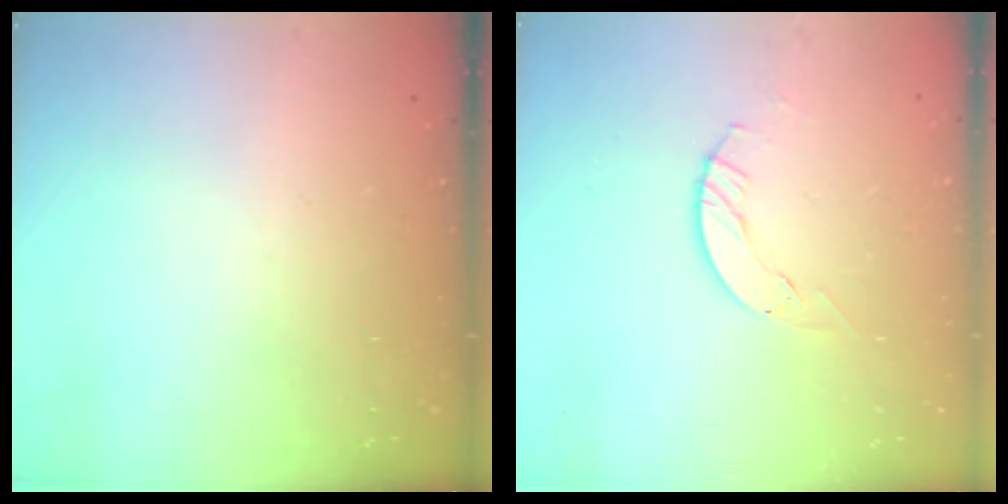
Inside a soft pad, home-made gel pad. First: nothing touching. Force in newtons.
{"total": 4.0, "press": 4.0, "slide": 0.4}